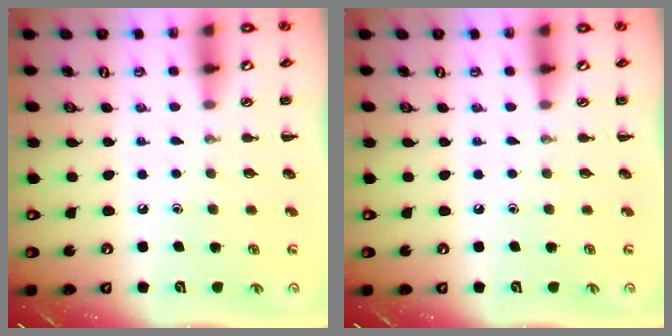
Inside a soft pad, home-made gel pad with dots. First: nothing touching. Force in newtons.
{"total": 0.0}